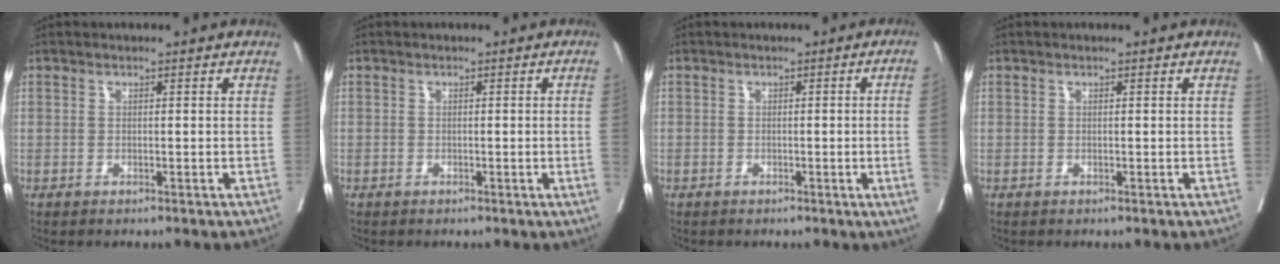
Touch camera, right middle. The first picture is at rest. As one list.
[{"total": 1.4, "force": [-0.2, -0.5, 1.3], "torque": [-0.013, -0.002, -0.004]}, {"total": 4.2, "force": [-0.6, -1.7, 3.8], "torque": [-0.044, -0.009, -0.009]}, {"total": 0.0}]